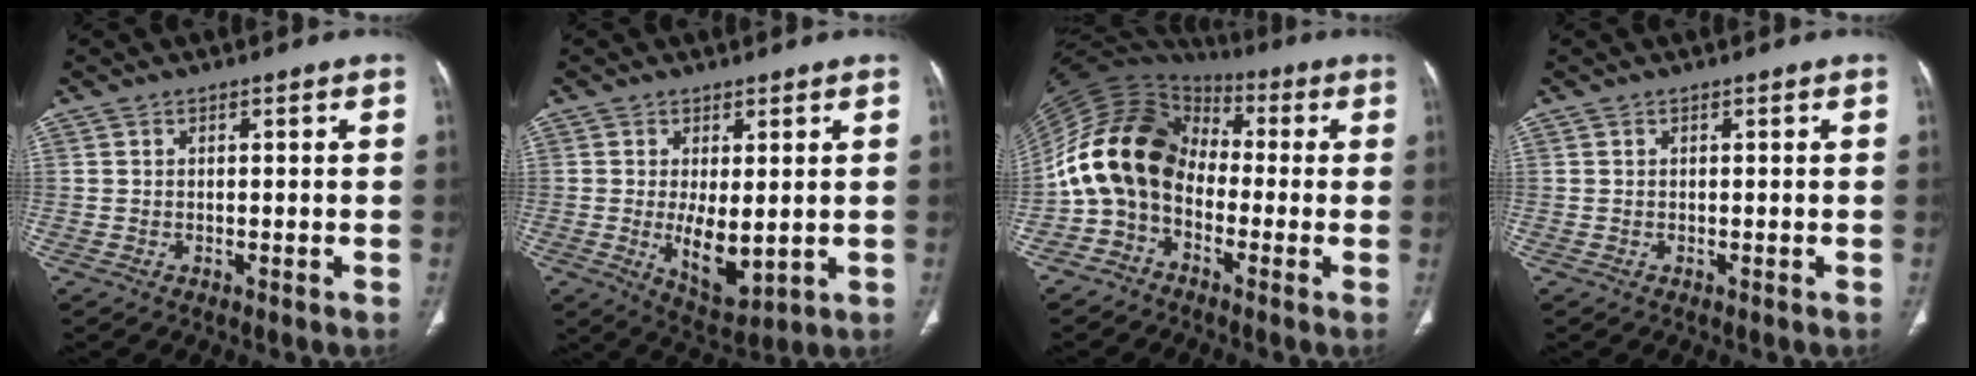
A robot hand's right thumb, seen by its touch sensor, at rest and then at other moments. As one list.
[{"total": 8.0, "force": [-0.4, 3.7, 7.1], "torque": [-0.105, -0.023, 0.010]}, {"total": 14.3, "force": [-2.5, 10.8, 9.0], "torque": [-0.158, 0.061, -0.062]}, {"total": 0.0}]